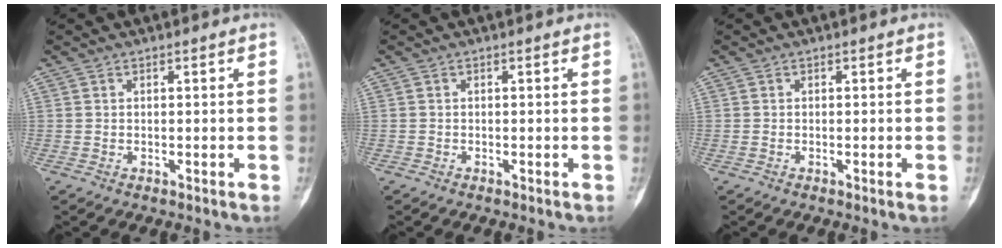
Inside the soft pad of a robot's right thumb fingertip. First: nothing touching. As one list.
[{"total": 0.0}, {"total": 0.7, "force": [-0.2, -0.1, 0.6], "torque": [-0.009, -0.001, -0.002]}]